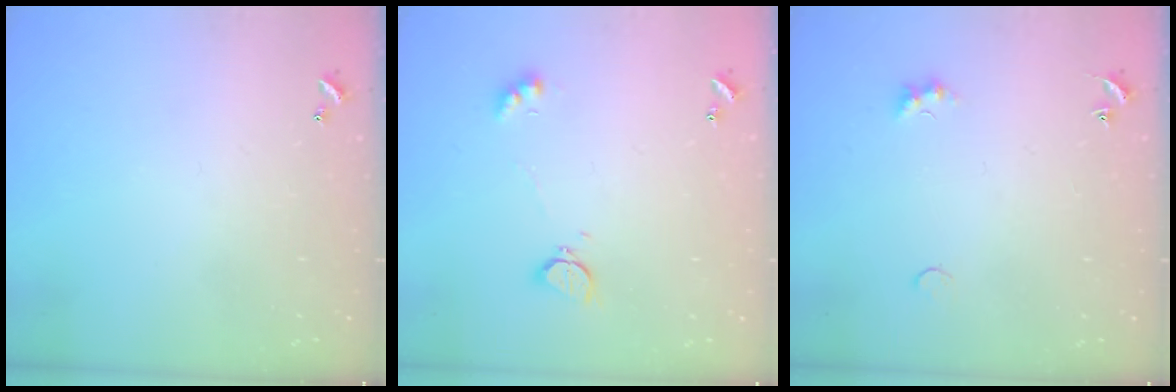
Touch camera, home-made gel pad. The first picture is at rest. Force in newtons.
{"total": 2.3, "press": 2.3, "slide": 0.5}
{"total": 1.9, "press": 1.9, "slide": 0.5}